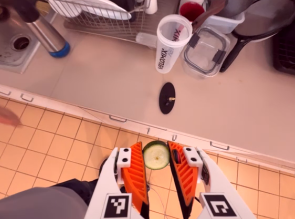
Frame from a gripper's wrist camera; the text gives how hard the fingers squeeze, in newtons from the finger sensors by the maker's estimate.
{"total": 8.5, "left": 8.3, "right": 8.7}